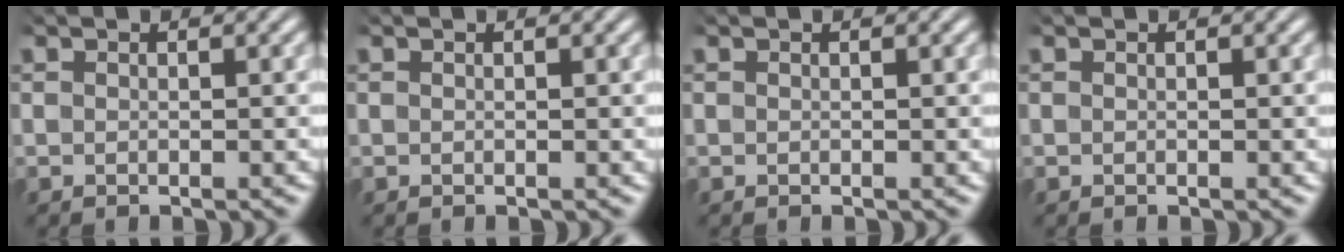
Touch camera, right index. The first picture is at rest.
{"total": 0.0}
{"total": 0.0}
{"total": 0.0}